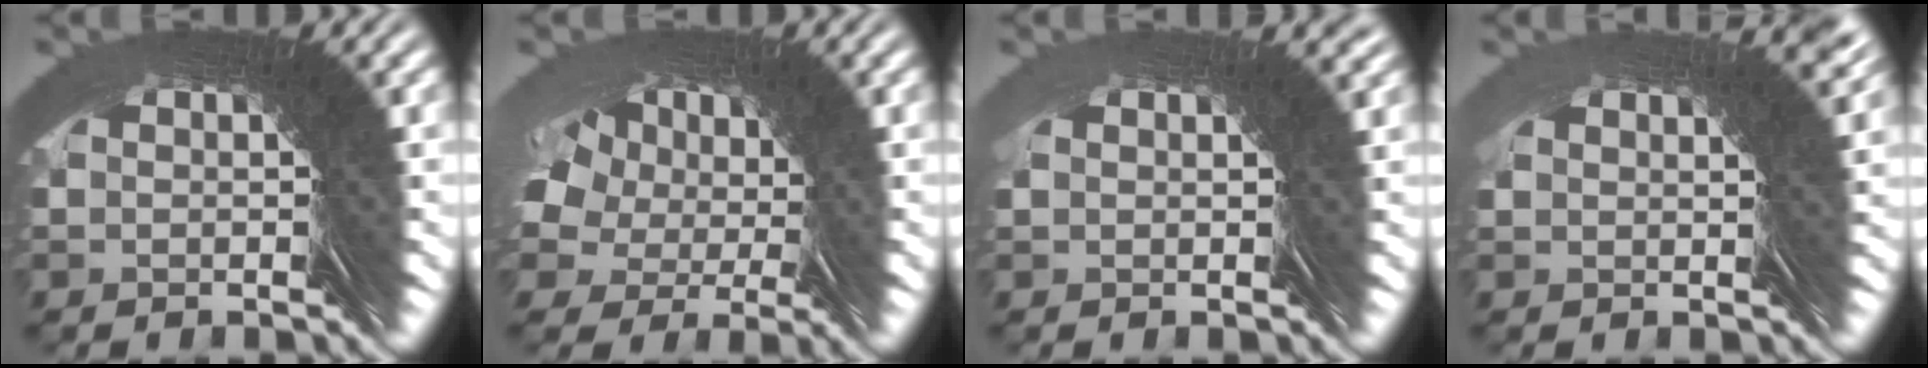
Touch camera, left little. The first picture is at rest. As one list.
[{"total": 5.8, "force": [4.0, 2.8, 3.1], "torque": [-0.040, 0.024, 0.049]}, {"total": 2.9, "force": [0.6, -2.3, -1.5], "torque": [0.040, 0.015, 0.009]}, {"total": 4.3, "force": [1.1, -3.8, -1.6], "torque": [0.053, 0.030, 0.013]}]